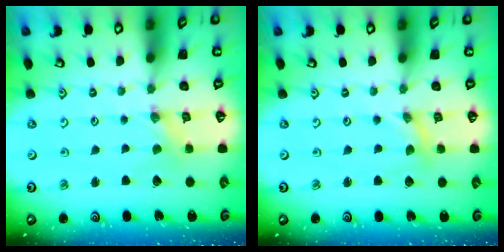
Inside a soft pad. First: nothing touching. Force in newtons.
{"total": 0.0}